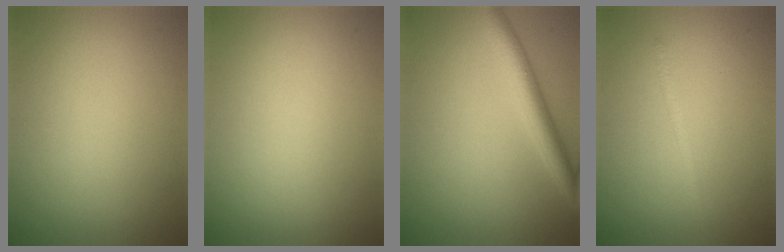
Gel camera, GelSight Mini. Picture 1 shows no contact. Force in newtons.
{"total": 0.0}
{"total": 3.9, "press": 3.9, "slide": 0.1}
{"total": 0.9, "press": 0.9, "slide": 0.1}